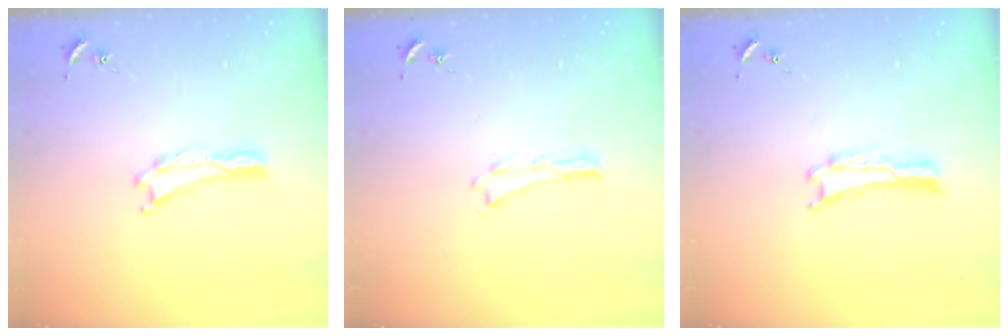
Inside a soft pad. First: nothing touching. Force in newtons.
{"total": 0.0}
{"total": 0.0}